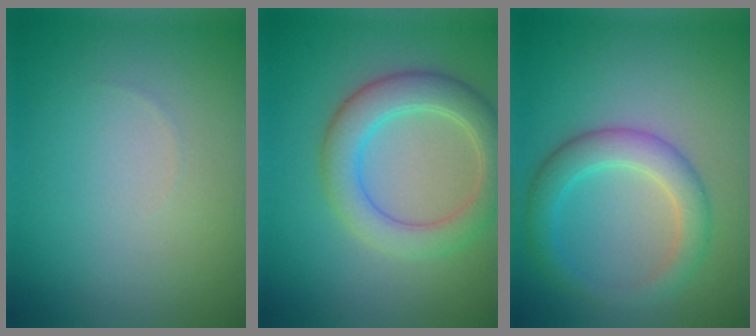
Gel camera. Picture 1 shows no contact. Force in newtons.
{"total": 5.0, "press": 5.0, "slide": 0.2}
{"total": 3.9, "press": 3.9, "slide": 0.1}